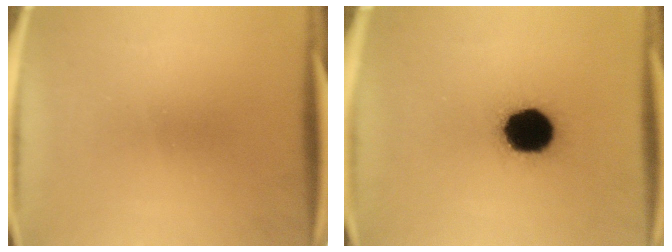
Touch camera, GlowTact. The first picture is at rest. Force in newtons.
{"total": 16.1}